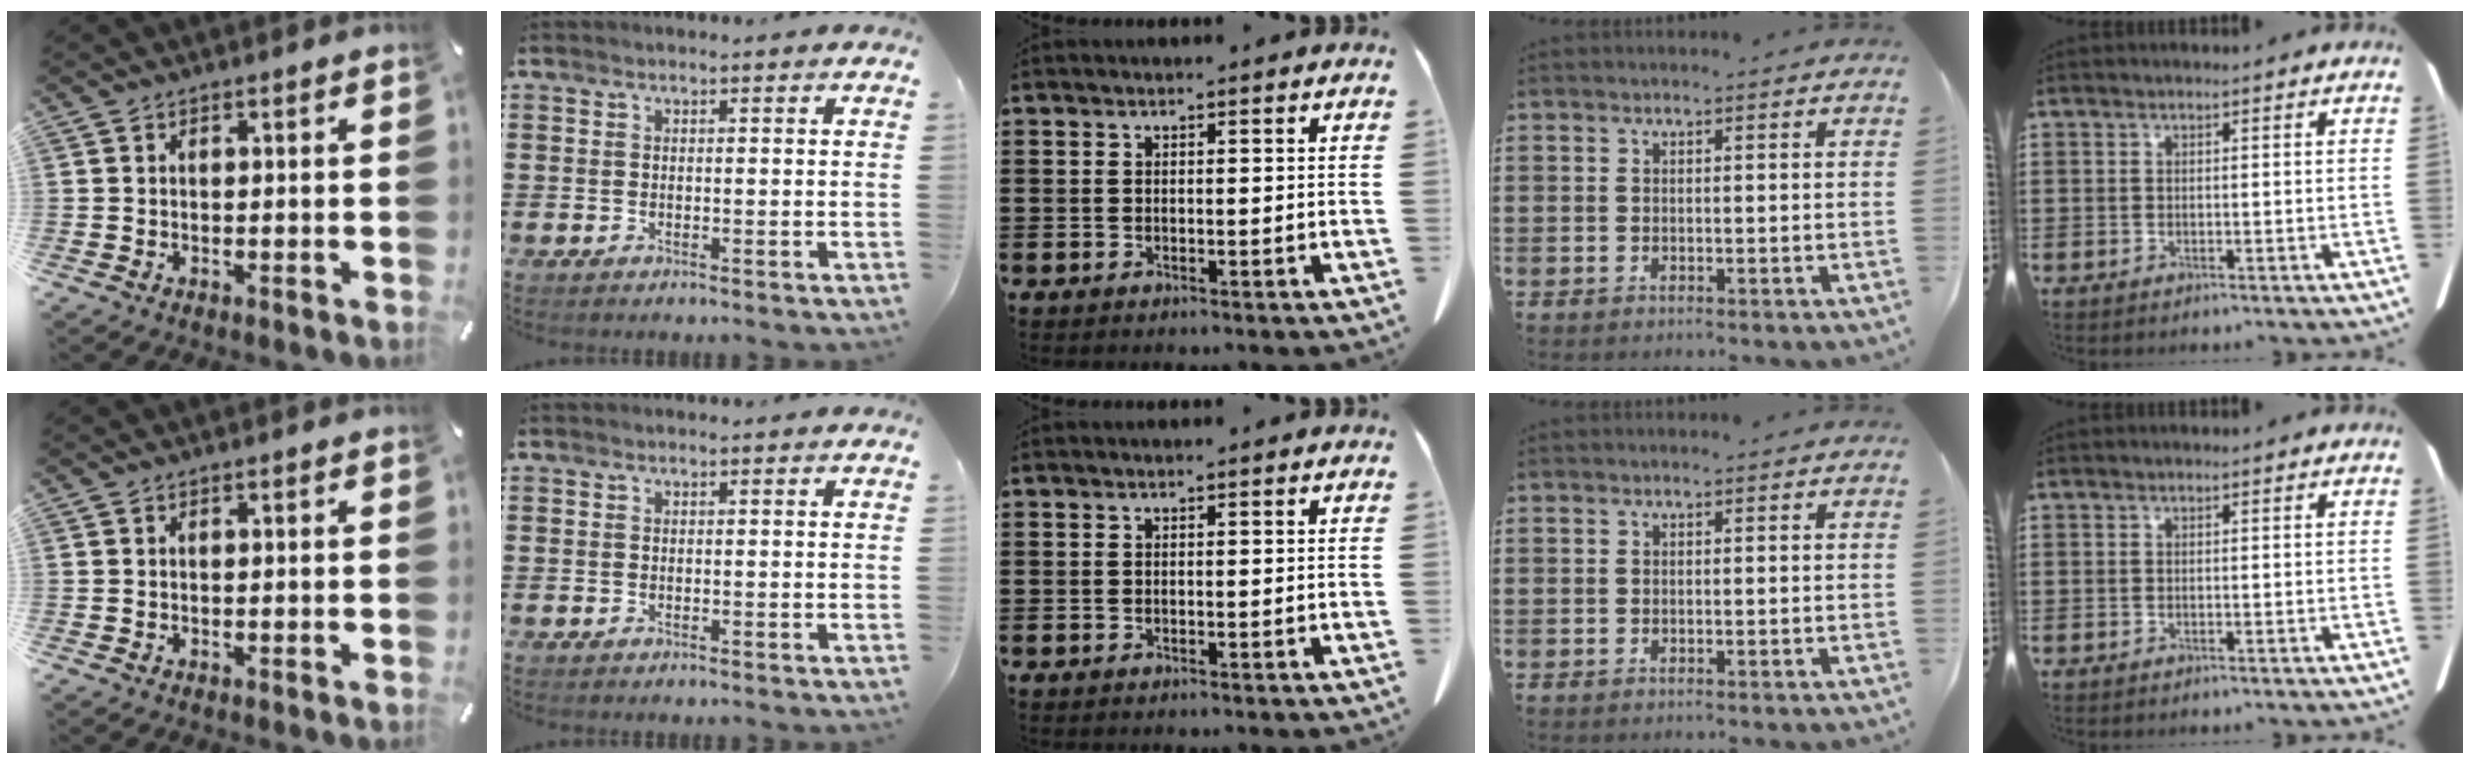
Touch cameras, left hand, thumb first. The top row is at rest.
{}